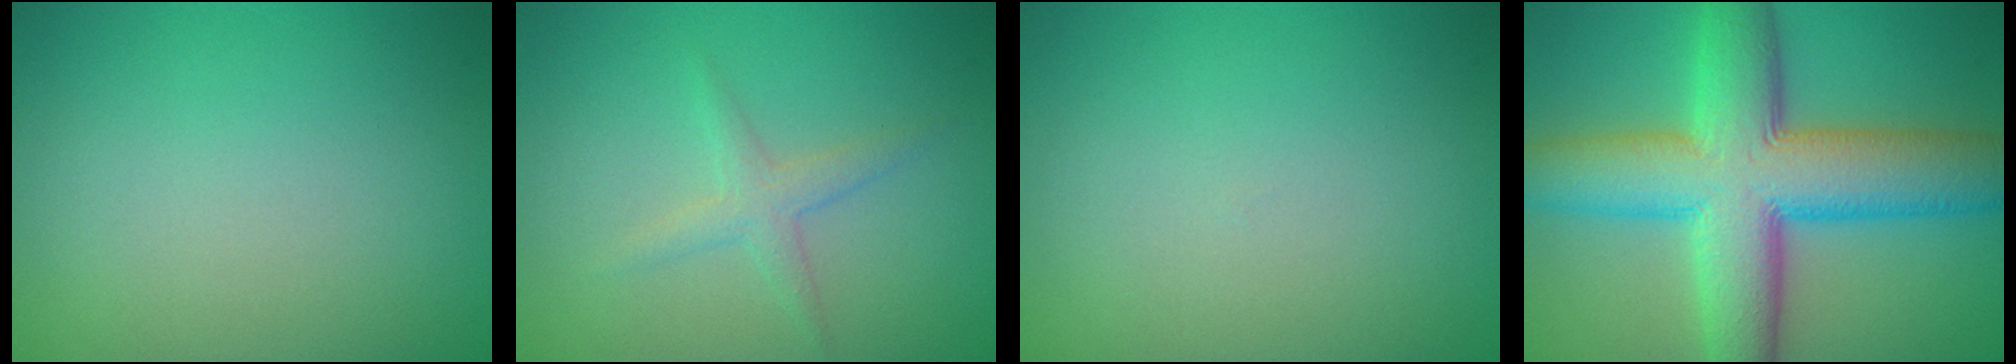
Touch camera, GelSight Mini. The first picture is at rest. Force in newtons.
{"total": 1.7, "press": 1.6, "slide": 0.1}
{"total": 0.0}
{"total": 11.6, "press": 11.6, "slide": 0.3}